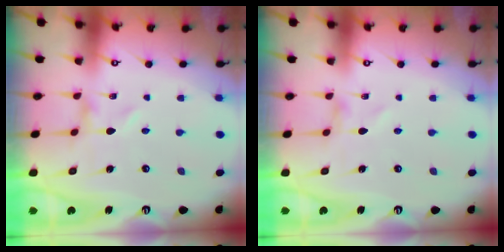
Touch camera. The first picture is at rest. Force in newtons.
{"total": 0.0}